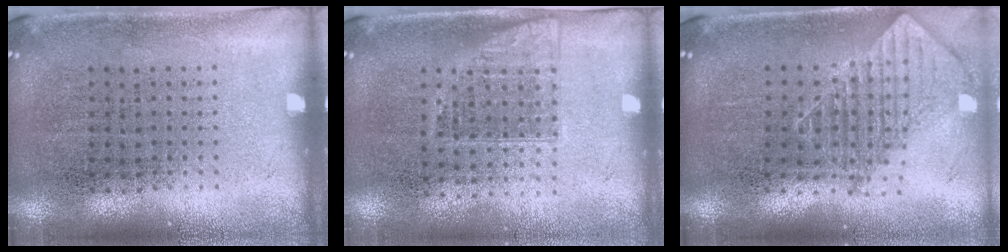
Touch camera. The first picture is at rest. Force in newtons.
{"total": 1.1, "press": 1.0, "slide": 0.6}
{"total": 1.7, "press": 1.3, "slide": 1.0}